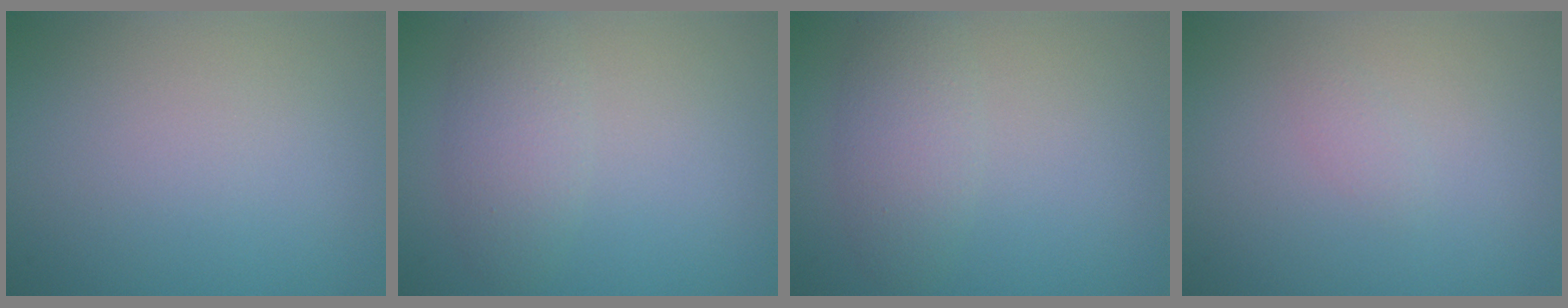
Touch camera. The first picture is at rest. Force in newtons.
{"total": 2.7, "press": 2.7, "slide": 0.1}
{"total": 2.7, "press": 2.7, "slide": 0.1}
{"total": 0.7, "press": 0.7, "slide": 0.1}